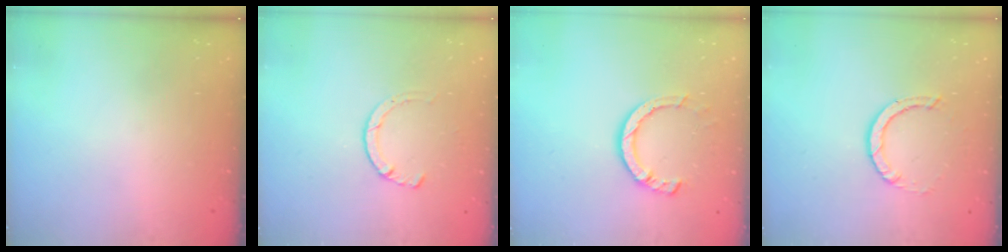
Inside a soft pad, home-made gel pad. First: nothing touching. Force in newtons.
{"total": 1.2, "press": 1.2, "slide": 0.3}
{"total": 8.0, "press": 7.9, "slide": 0.9}
{"total": 2.9, "press": 2.9, "slide": 0.2}